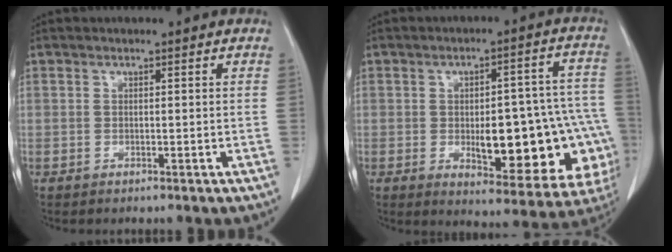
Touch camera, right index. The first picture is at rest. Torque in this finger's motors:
{"motor_torque": [1.00, -0.64, 0.35, 0.08]}